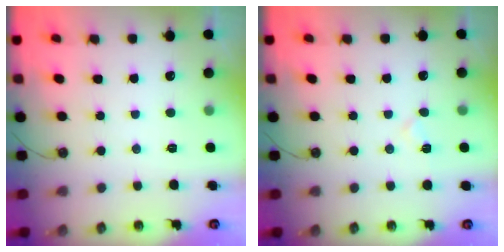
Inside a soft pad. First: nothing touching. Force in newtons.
{"total": 5.6, "press": 5.2, "slide": 2.1}